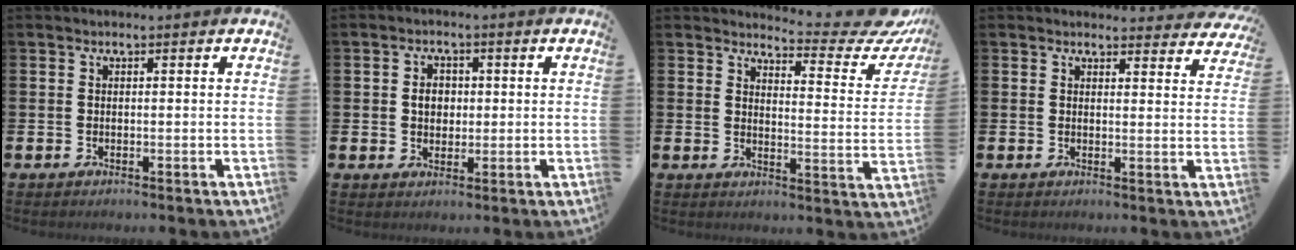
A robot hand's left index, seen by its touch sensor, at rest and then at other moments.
{"total": 3.0, "force": [0.3, 2.4, 1.7], "torque": [-0.014, 0.000, -0.002]}
{"total": 5.5, "force": [5.0, 1.2, 1.9], "torque": [-0.030, -0.051, 0.077]}
{"total": 2.8, "force": [2.7, 0.7, 0.0], "torque": [0.013, -0.020, 0.044]}